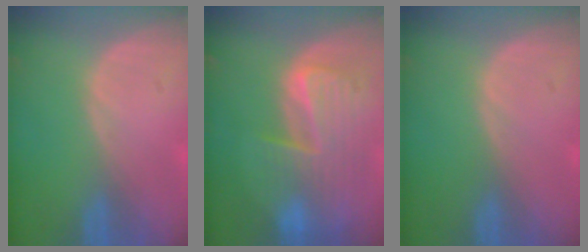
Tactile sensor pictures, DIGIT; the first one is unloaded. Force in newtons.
{"total": 9.8, "press": 8.4, "slide": 5.0}
{"total": 0.0}